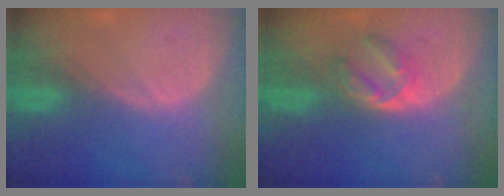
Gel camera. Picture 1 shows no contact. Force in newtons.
{"total": 5.1, "press": 4.9, "slide": 1.4}